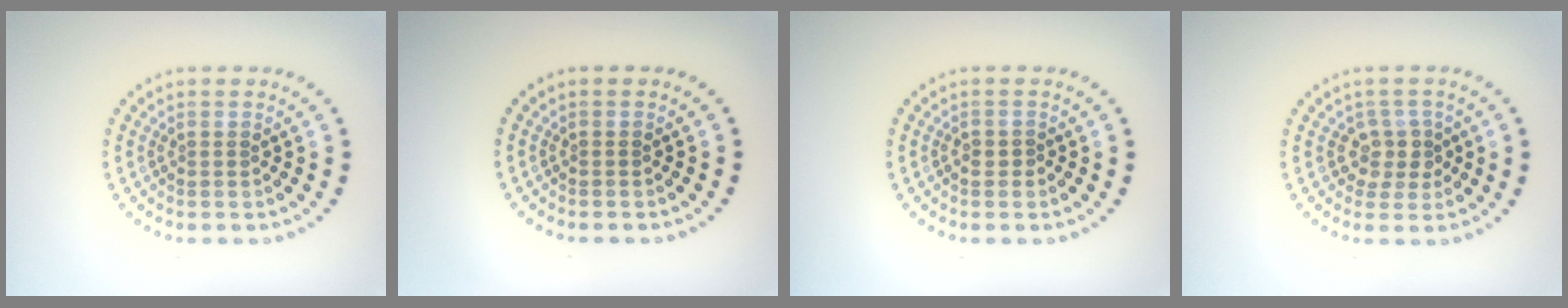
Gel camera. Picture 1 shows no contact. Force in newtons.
{"total": 0.0}
{"total": 0.7, "press": 0.6, "slide": 0.4}
{"total": 2.3, "press": 1.9, "slide": 1.2}